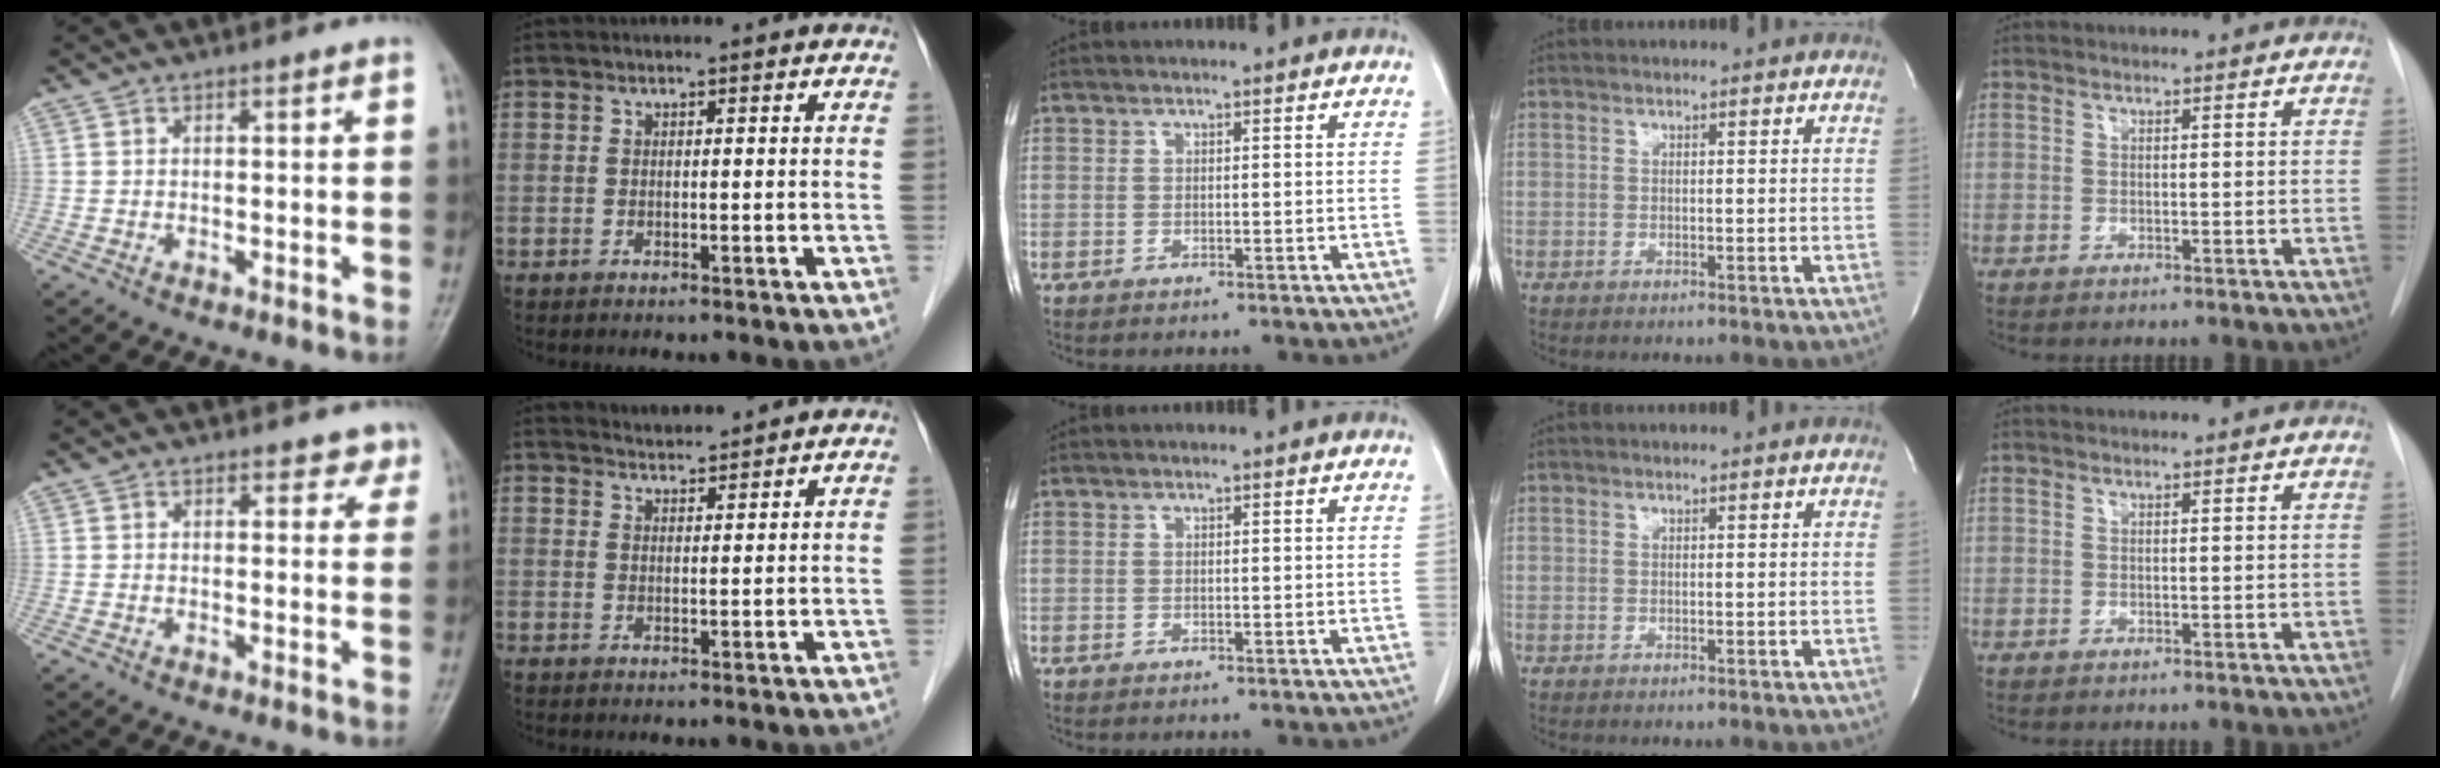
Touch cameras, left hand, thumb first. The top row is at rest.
{"thumb": {"total": 2.6, "force": [2.1, 1.5, 0.6], "torque": [0.019, -0.010, 0.015]}, "index": {"total": 2.5, "force": [2.4, 0.0, -0.3], "torque": [-0.004, 0.011, 0.047]}}